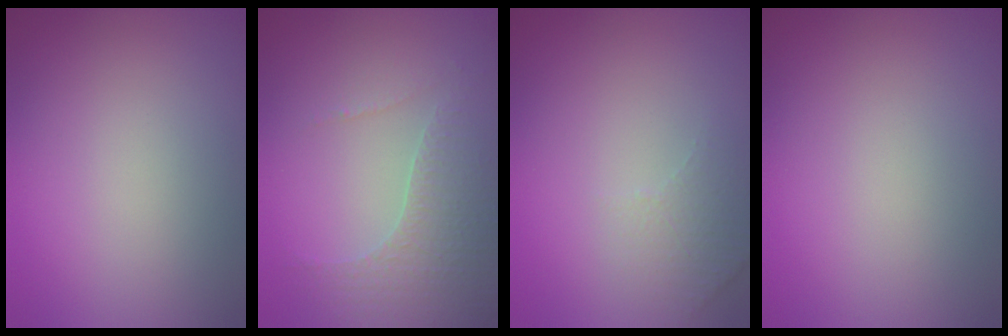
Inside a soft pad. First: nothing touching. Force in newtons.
{"total": 4.3, "press": 3.1, "slide": 3.0}
{"total": 2.1, "press": 2.0, "slide": 0.5}
{"total": 0.0}